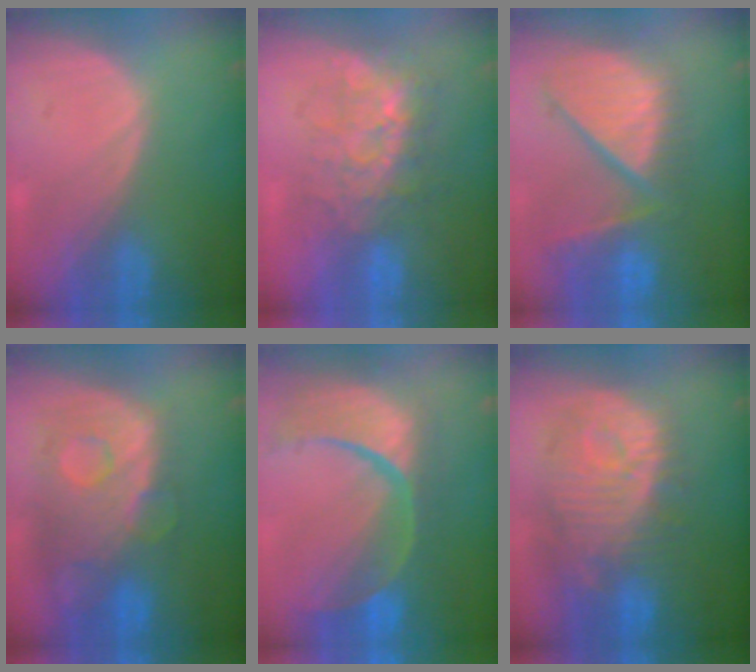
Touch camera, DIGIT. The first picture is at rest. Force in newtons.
{"total": 8.1, "press": 7.5, "slide": 3.2}
{"total": 12.4, "press": 10.6, "slide": 6.4}
{"total": 11.5, "press": 9.8, "slide": 6.0}
{"total": 13.8, "press": 10.9, "slide": 8.4}
{"total": 12.1, "press": 10.9, "slide": 5.2}